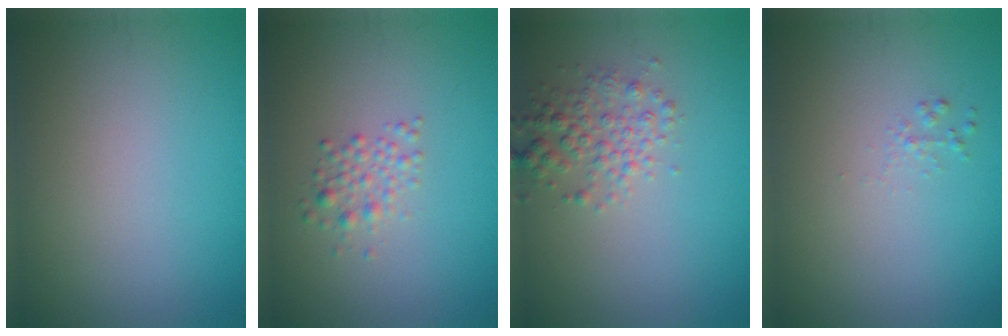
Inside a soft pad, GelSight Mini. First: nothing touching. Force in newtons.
{"total": 1.7, "press": 1.7, "slide": 0.0}
{"total": 2.7, "press": 2.7, "slide": 0.0}
{"total": 0.6, "press": 0.6, "slide": 0.0}